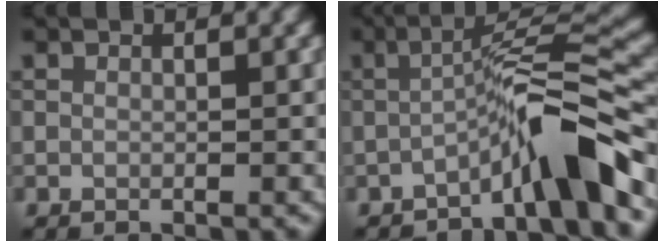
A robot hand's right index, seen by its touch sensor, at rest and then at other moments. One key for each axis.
{"total": 6.8, "fx": -3.4, "fy": 0.7, "fz": 5.9, "tx": -0.091, "ty": 0.029, "tz": -0.066}